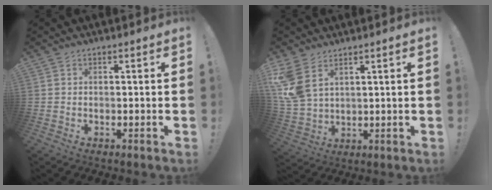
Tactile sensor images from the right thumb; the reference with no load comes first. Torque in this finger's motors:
{"motor_torque": [0.16, 0.20, 0.68, 0.53, 0.06]}